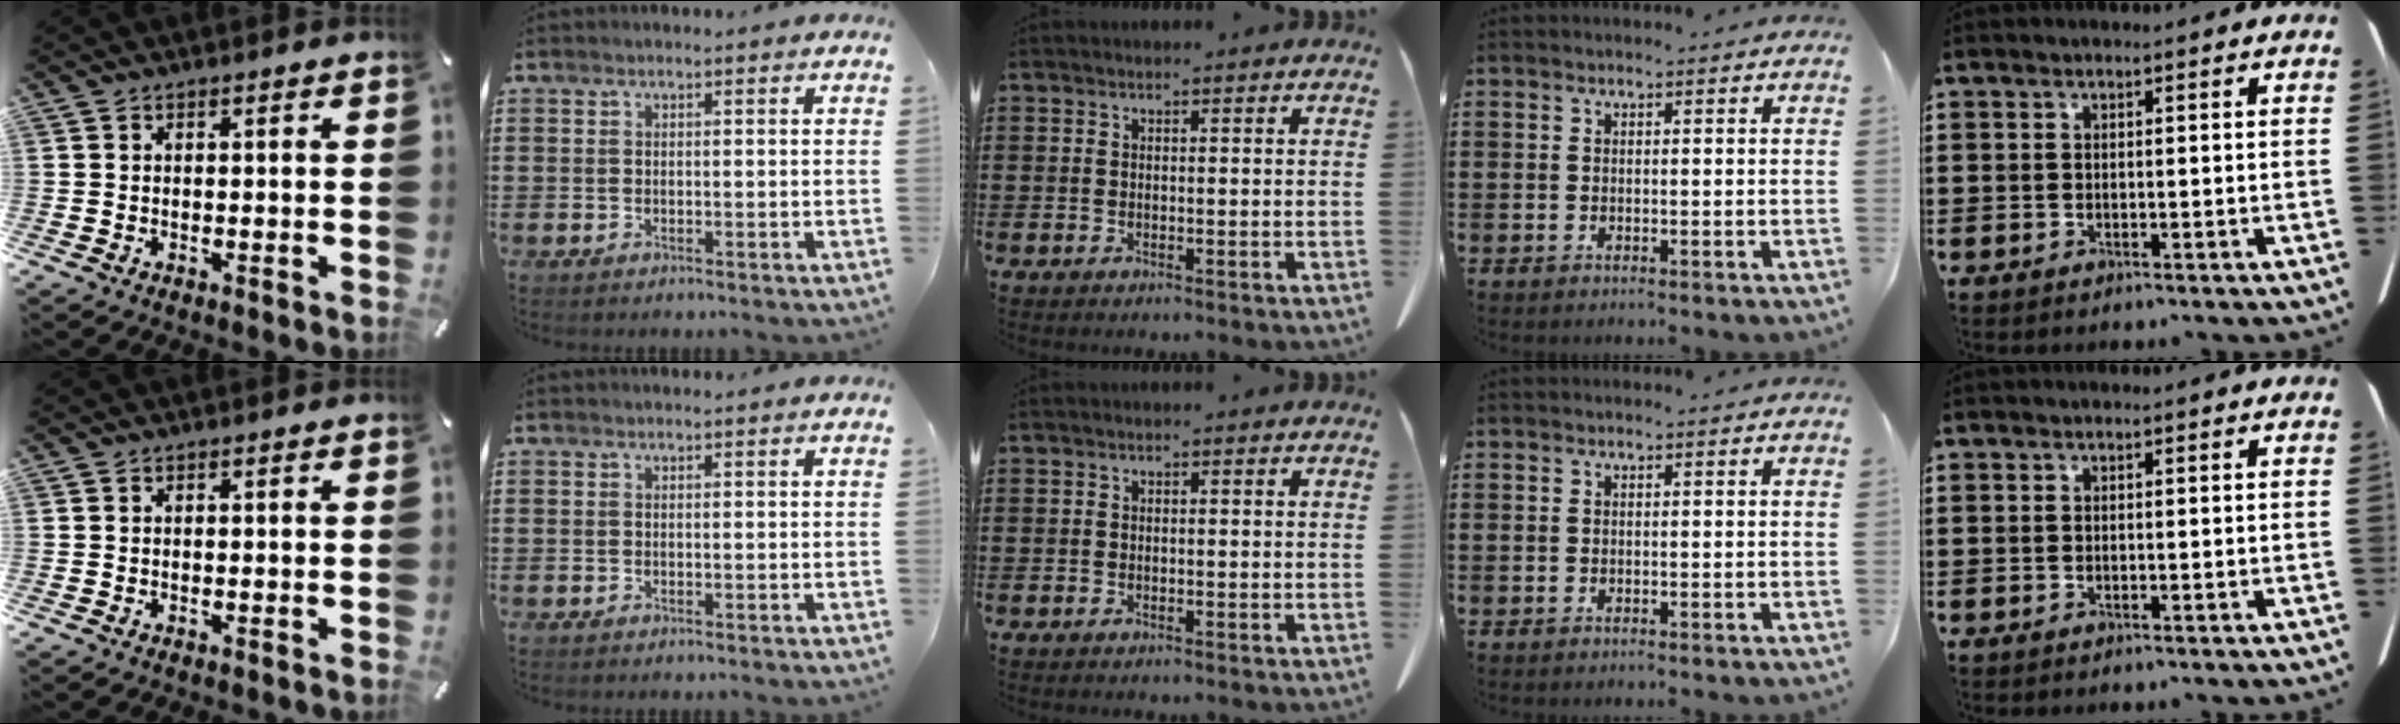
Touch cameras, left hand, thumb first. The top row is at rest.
{}